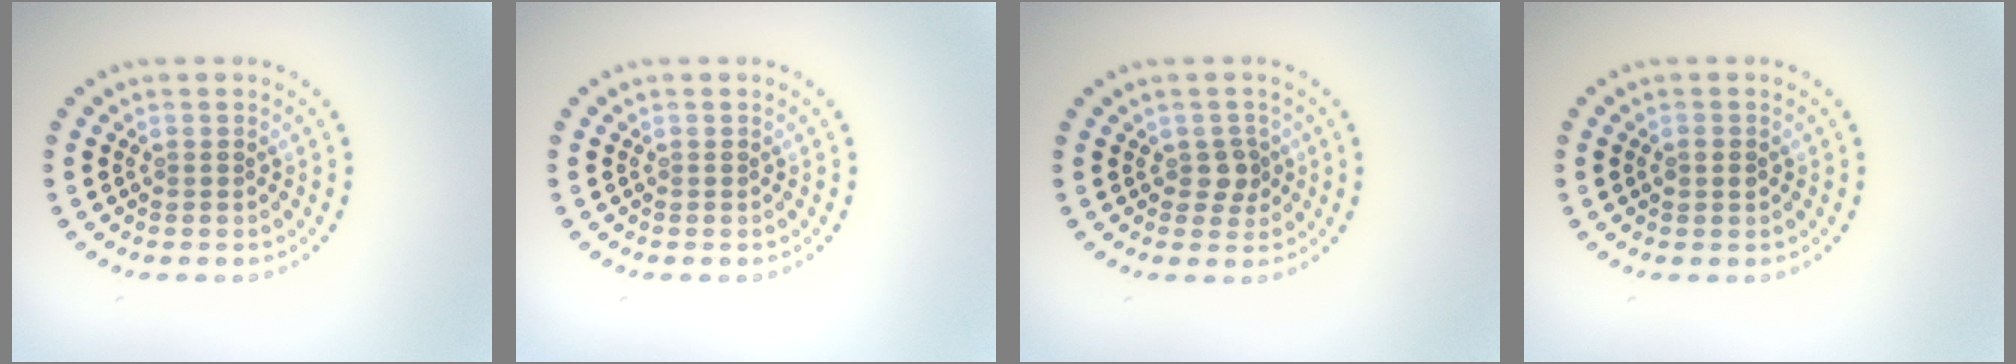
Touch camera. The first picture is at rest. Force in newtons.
{"total": 0.0}
{"total": 1.6, "press": 1.4, "slide": 0.7}
{"total": 1.3, "press": 1.3, "slide": 0.1}